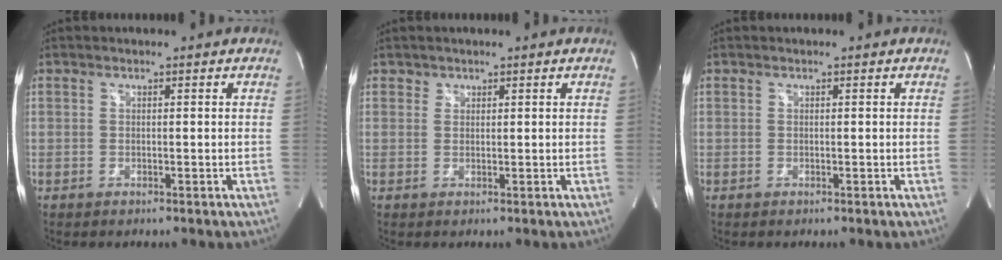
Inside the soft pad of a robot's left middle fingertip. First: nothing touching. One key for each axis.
{"total": 0.8, "fx": 0.5, "fy": 0.6, "fz": -0.1, "tx": 0.010, "ty": 0.000, "tz": 0.006}
{"total": 0.0}